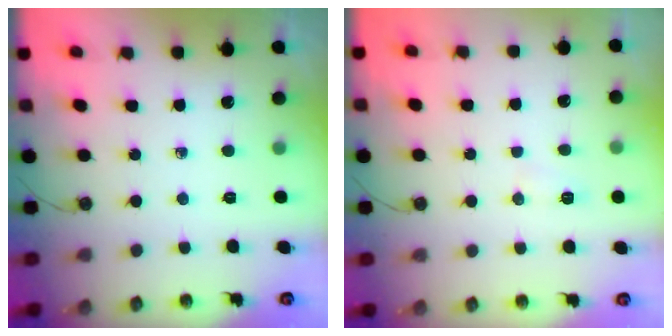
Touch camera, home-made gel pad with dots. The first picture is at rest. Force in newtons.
{"total": 10.3, "press": 4.4, "slide": 9.3}